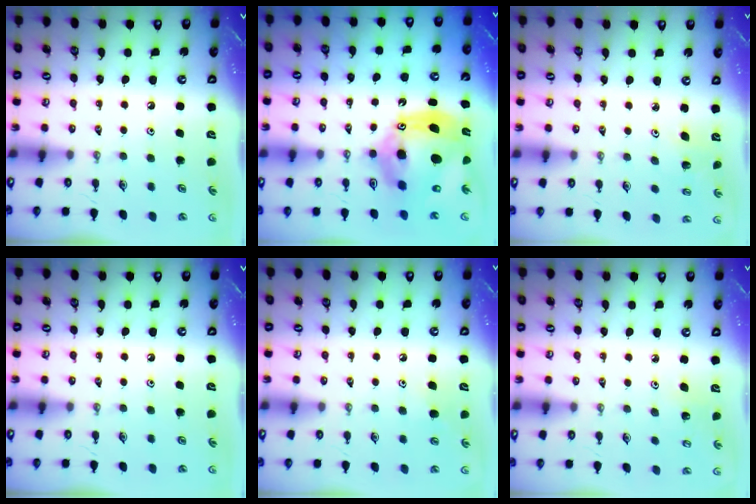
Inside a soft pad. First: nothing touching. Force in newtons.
{"total": 19.1, "press": 19.0, "slide": 1.7}
{"total": 1.4, "press": 1.4, "slide": 0.1}
{"total": 0.0}
{"total": 5.5, "press": 5.4, "slide": 1.2}
{"total": 2.9, "press": 2.9, "slide": 0.2}